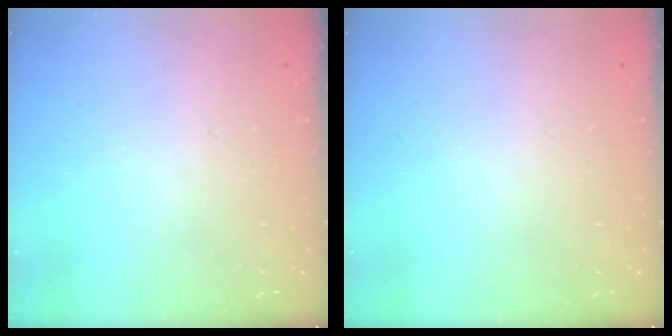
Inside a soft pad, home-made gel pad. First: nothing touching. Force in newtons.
{"total": 0.0}